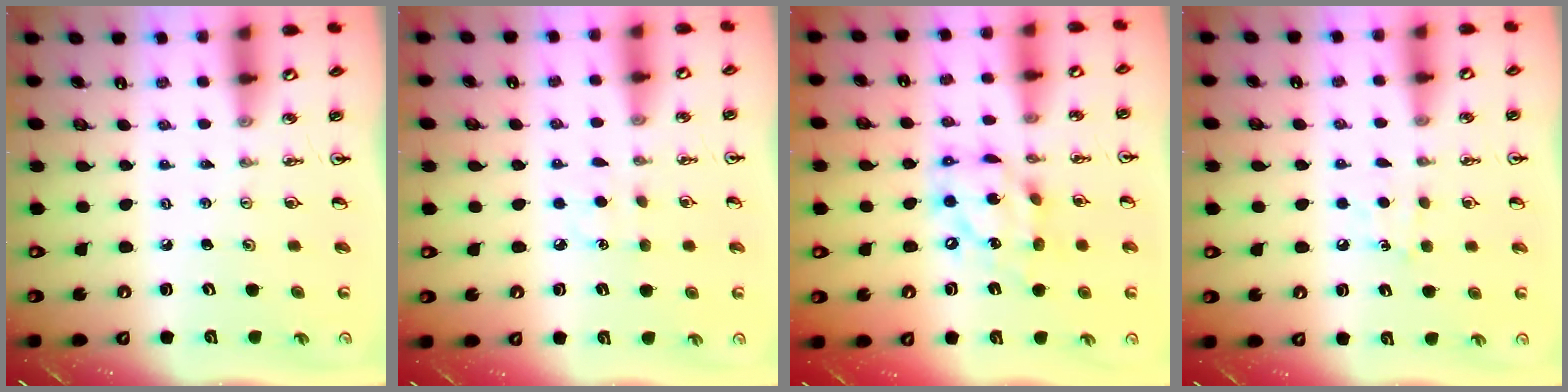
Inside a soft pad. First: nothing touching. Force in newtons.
{"total": 4.5, "press": 4.4, "slide": 0.6}
{"total": 14.0, "press": 13.9, "slide": 1.6}
{"total": 6.7, "press": 6.7, "slide": 0.8}